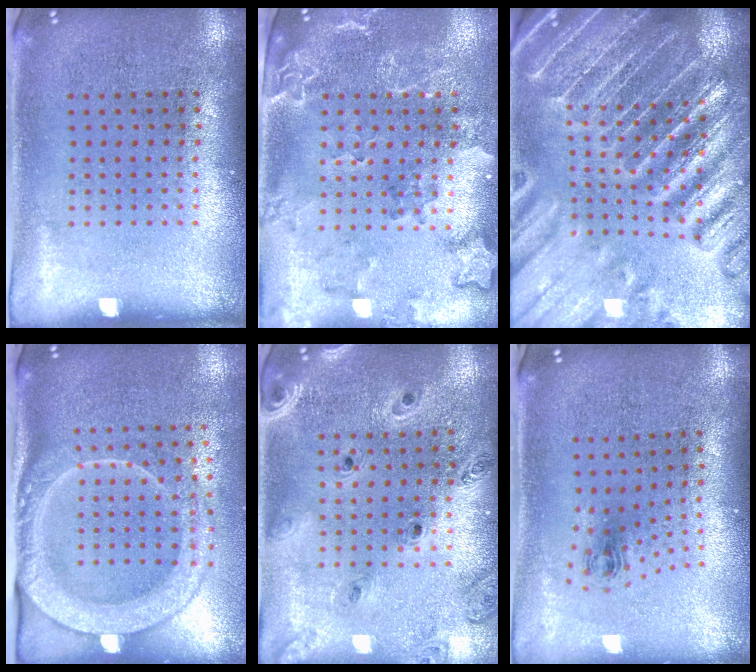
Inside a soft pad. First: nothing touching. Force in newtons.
{"total": 2.1, "press": 2.0, "slide": 0.7}
{"total": 4.7, "press": 4.3, "slide": 1.9}
{"total": 2.5, "press": 2.0, "slide": 1.5}
{"total": 1.3, "press": 1.2, "slide": 0.3}
{"total": 1.0, "press": 0.5, "slide": 0.9}